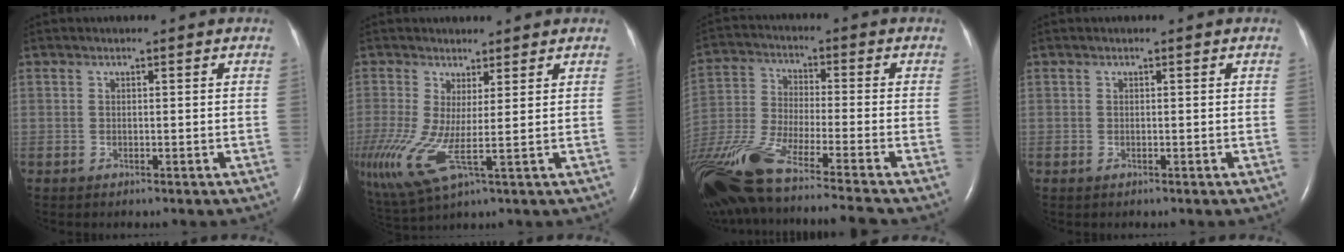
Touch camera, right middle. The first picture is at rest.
{"total": 13.1, "force": [-2.1, 3.3, 12.5], "torque": [-0.304, -0.018, -0.025]}
{"total": 21.8, "force": [-17.5, -0.1, 13.1], "torque": [-0.292, -0.051, -0.317]}
{"total": 0.0}